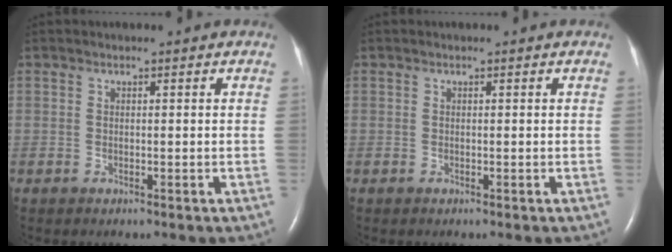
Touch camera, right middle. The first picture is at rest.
{"total": 0.0}